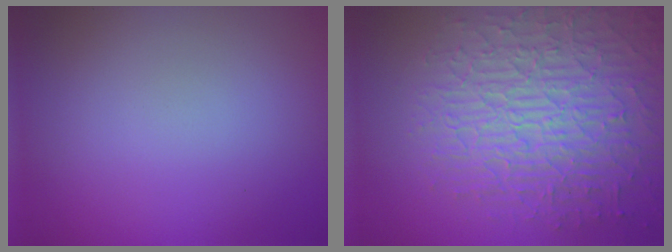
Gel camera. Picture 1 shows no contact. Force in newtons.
{"total": 8.8, "press": 6.1, "slide": 6.3}